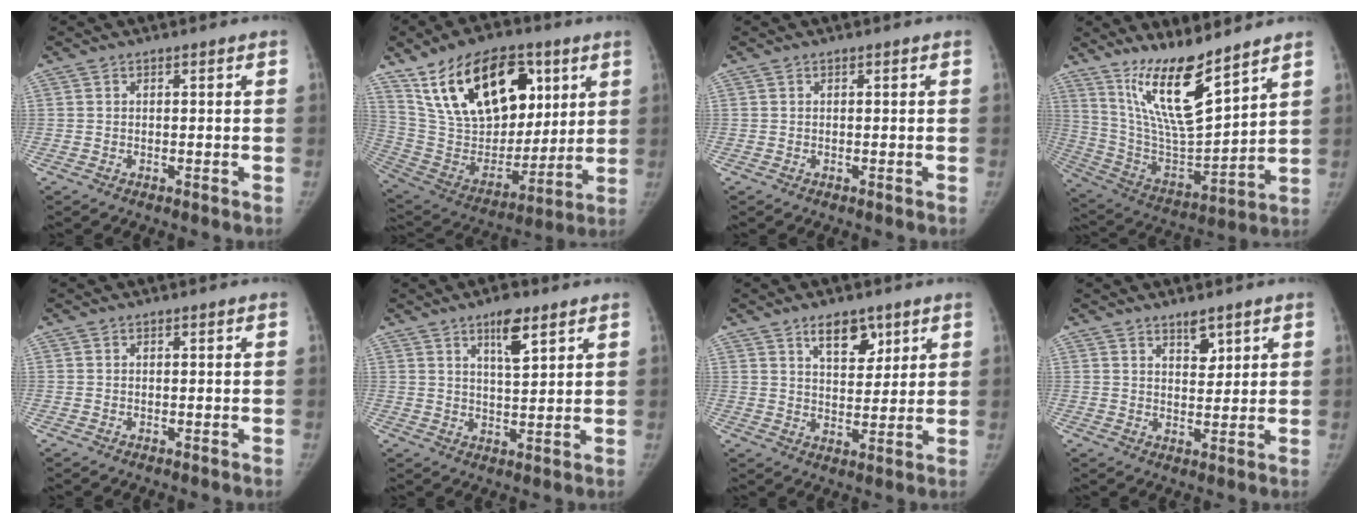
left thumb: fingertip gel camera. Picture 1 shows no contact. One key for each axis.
{"total": 27.0, "fx": 12.6, "fy": 15.7, "fz": 18.1, "tx": -0.286, "ty": -0.019, "tz": 0.234}
{"total": 0.0}
{"total": 16.9, "fx": 11.8, "fy": 3.8, "fz": 11.5, "tx": -0.186, "ty": -0.078, "tz": 0.236}
{"total": 0.0}
{"total": 6.4, "fx": 3.9, "fy": 1.9, "fz": 4.7, "tx": -0.067, "ty": -0.024, "tz": 0.064}
{"total": 7.5, "fx": 4.6, "fy": 4.0, "fz": 4.4, "tx": -0.039, "ty": -0.030, "tz": 0.076}
{"total": 4.0, "fx": 2.7, "fy": 1.8, "fz": 2.2, "tx": -0.018, "ty": -0.021, "tz": 0.046}